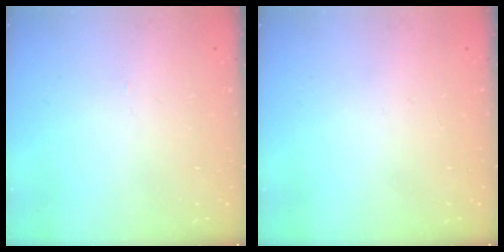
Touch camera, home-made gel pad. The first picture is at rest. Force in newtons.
{"total": 0.0}